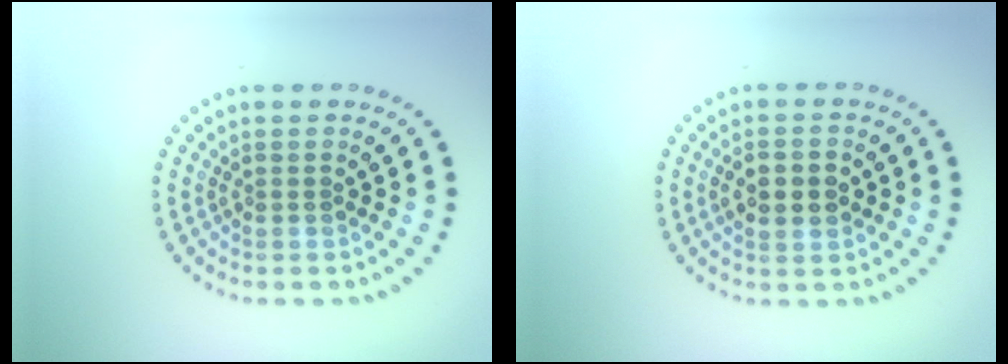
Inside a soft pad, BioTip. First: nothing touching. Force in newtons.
{"total": 3.6, "press": 3.6, "slide": 0.2}